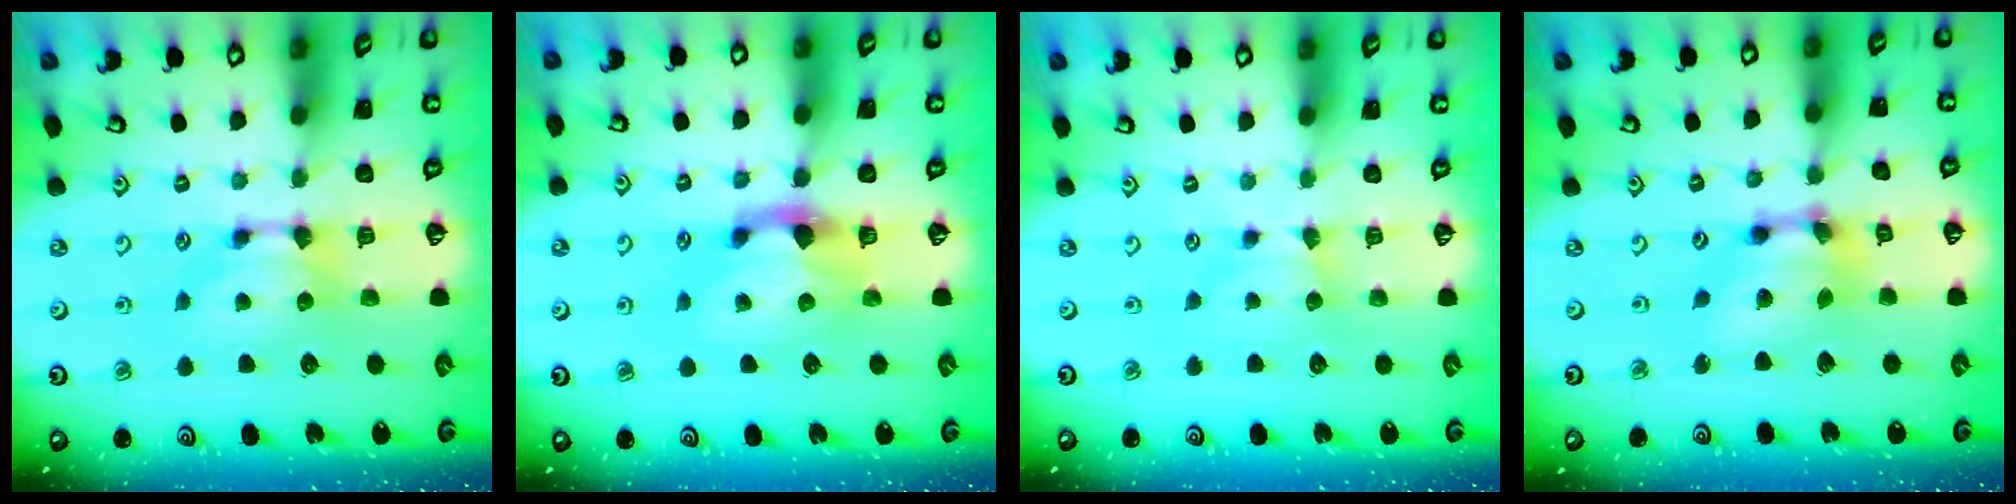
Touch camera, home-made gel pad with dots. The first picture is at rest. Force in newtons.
{"total": 2.2, "press": 1.7, "slide": 1.4}
{"total": 2.0, "press": 2.0, "slide": 0.5}
{"total": 6.3, "press": 5.9, "slide": 2.3}